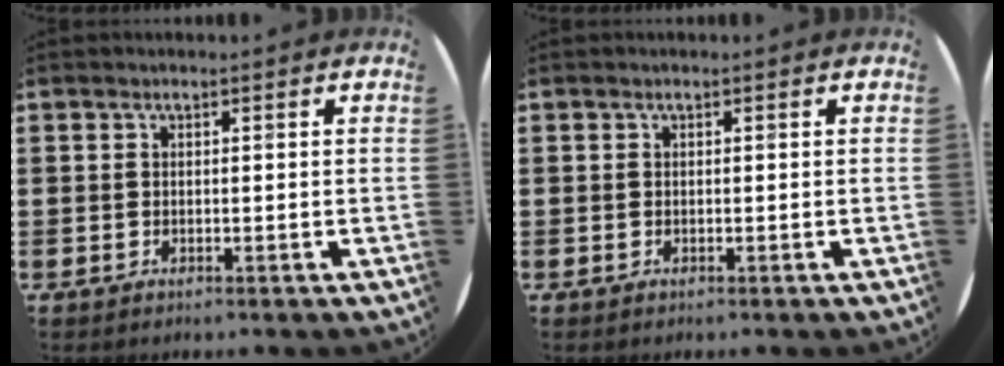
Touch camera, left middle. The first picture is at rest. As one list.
[{"total": 0.0}]